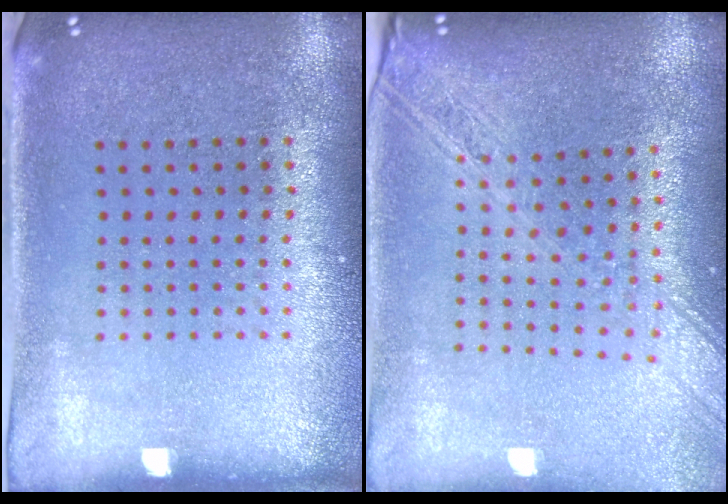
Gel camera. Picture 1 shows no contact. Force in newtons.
{"total": 2.3, "press": 1.9, "slide": 1.2}